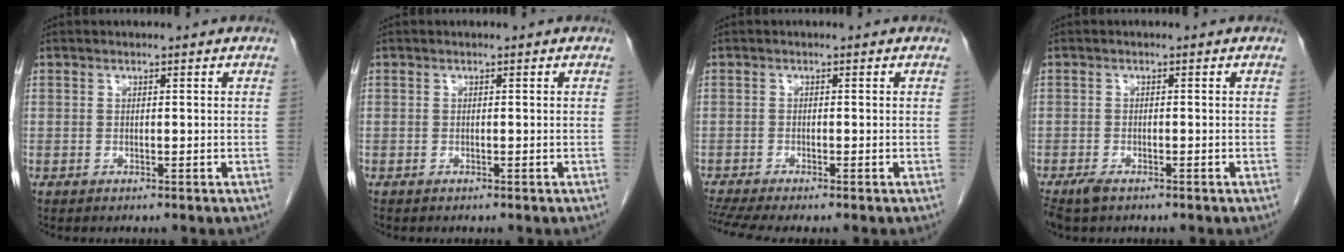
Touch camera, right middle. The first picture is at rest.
{"total": 0.0}
{"total": 4.8, "force": [-4.1, -0.3, 2.4], "torque": [-0.046, -0.010, -0.072]}
{"total": 3.0, "force": [-2.1, 1.2, 1.8], "torque": [-0.038, -0.007, -0.033]}